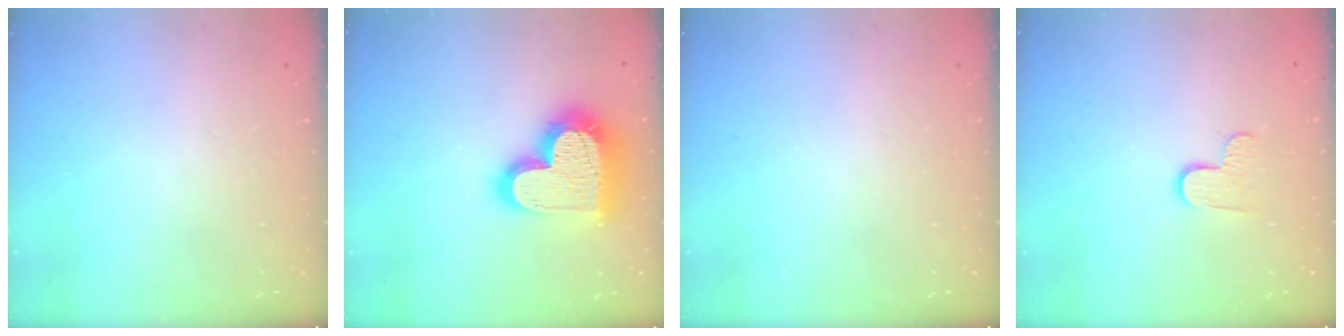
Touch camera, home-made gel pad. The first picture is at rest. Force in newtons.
{"total": 23.3, "press": 23.2, "slide": 1.9}
{"total": 0.0}
{"total": 5.5, "press": 5.5, "slide": 0.4}